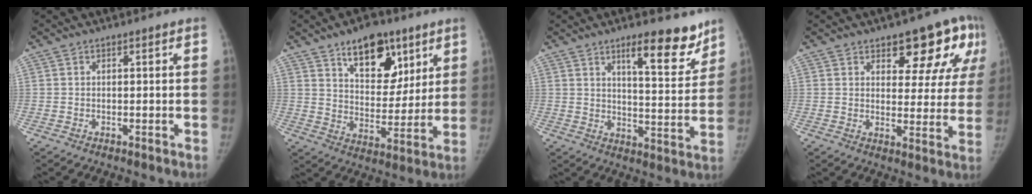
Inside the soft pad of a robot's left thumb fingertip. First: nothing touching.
{"total": 15.1, "force": [8.8, 8.5, 8.9], "torque": [-0.084, -0.049, 0.142]}
{"total": 12.0, "force": [8.3, 3.5, 7.9], "torque": [-0.075, -0.058, 0.123]}
{"total": 13.0, "force": [7.3, 6.1, 8.8], "torque": [-0.053, -0.033, 0.094]}